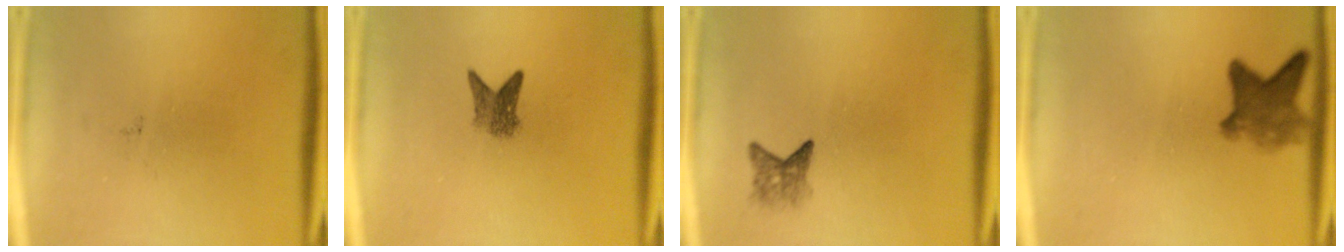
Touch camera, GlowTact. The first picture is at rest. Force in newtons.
{"total": 2.8}
{"total": 2.2}
{"total": 5.2}